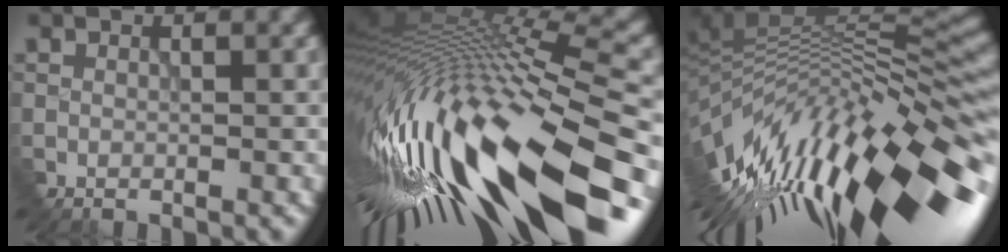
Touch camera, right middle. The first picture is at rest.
{"total": 16.9, "force": [-5.0, 4.4, 15.5], "torque": [-0.284, 0.010, -0.083]}
{"total": 14.5, "force": [-3.4, 4.9, 13.2], "torque": [-0.225, 0.013, -0.049]}